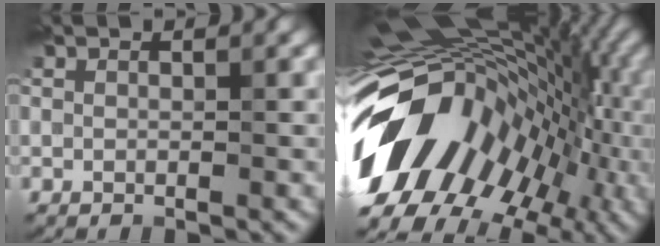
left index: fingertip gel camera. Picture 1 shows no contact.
{"total": 16.2, "force": [-2.0, 11.1, 11.6], "torque": [-0.202, 0.009, -0.034]}